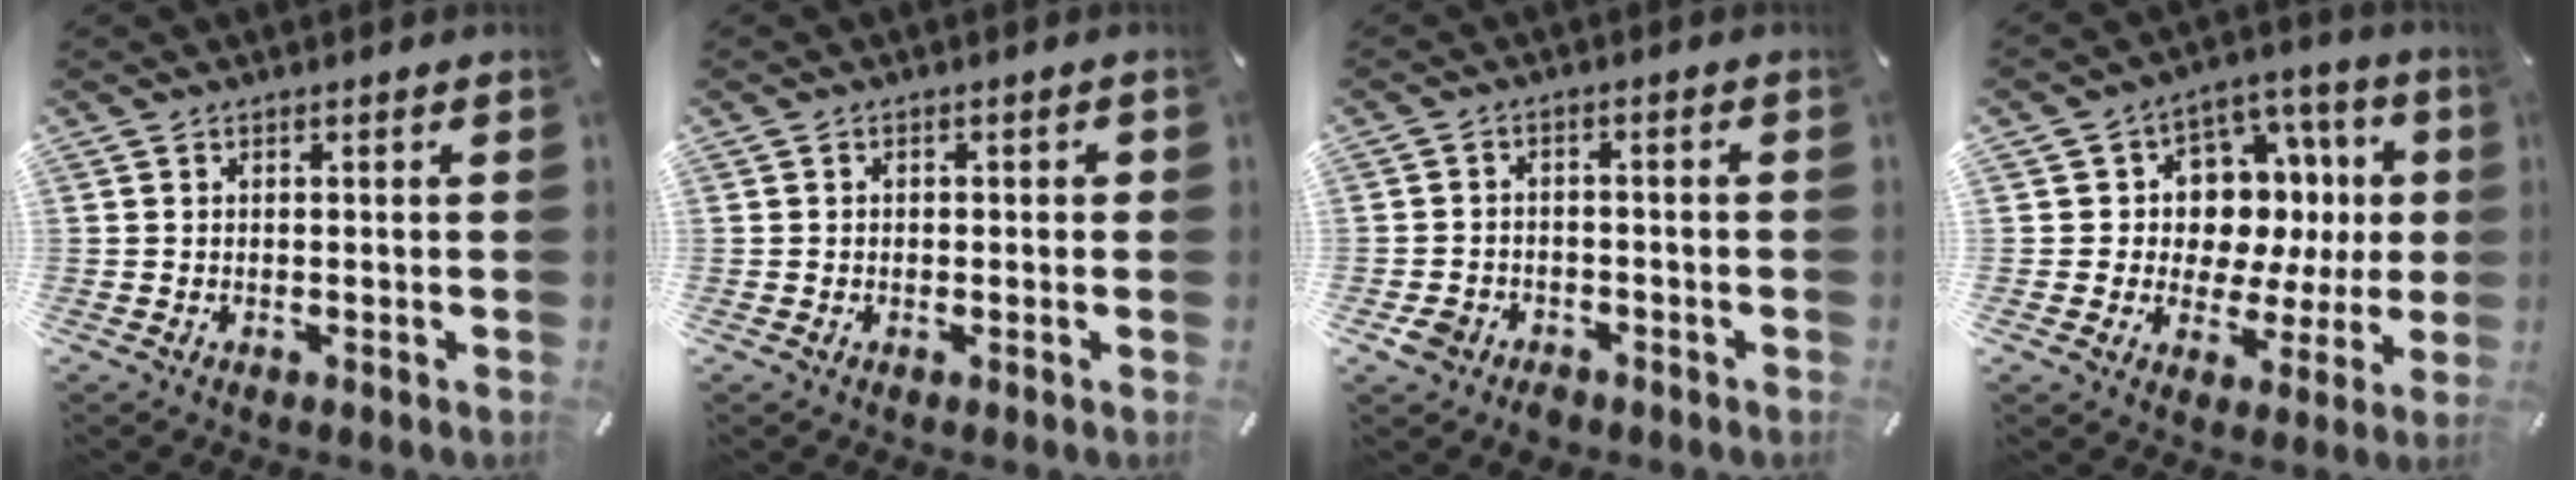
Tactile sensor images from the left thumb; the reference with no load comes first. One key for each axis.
{"total": 1.2, "fx": -0.5, "fy": 0.9, "fz": 0.5, "tx": -0.010, "ty": 0.005, "tz": -0.013}
{"total": 4.4, "fx": -2.8, "fy": 3.2, "fz": 1.3, "tx": -0.031, "ty": 0.009, "tz": -0.054}
{"total": 11.6, "fx": 2.5, "fy": 10.1, "fz": 5.2, "tx": -0.072, "ty": -0.038, "tz": 0.056}